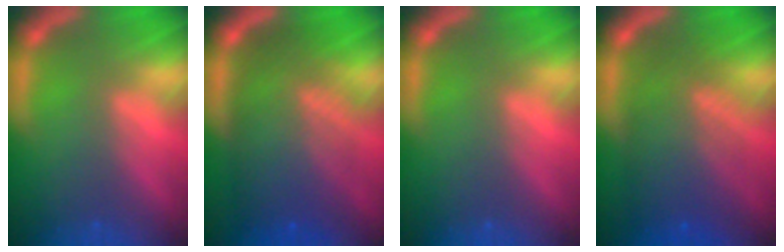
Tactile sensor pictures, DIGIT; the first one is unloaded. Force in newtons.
{"total": 10.0}
{"total": 0.0}
{"total": 8.1}